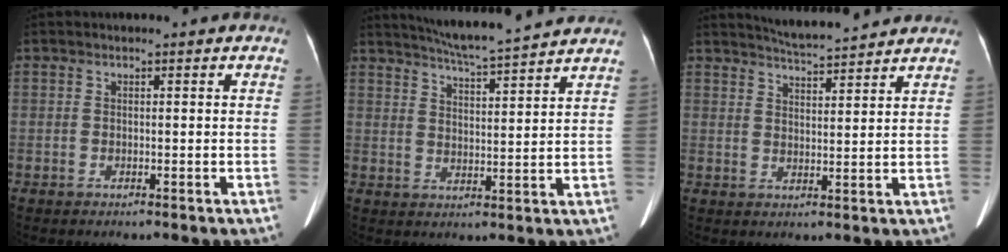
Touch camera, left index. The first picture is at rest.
{"total": 12.2, "force": [11.2, -0.4, 4.8], "torque": [-0.088, 0.015, 0.162]}
{"total": 8.1, "force": [7.8, 0.1, 2.3], "torque": [-0.050, 0.016, 0.116]}